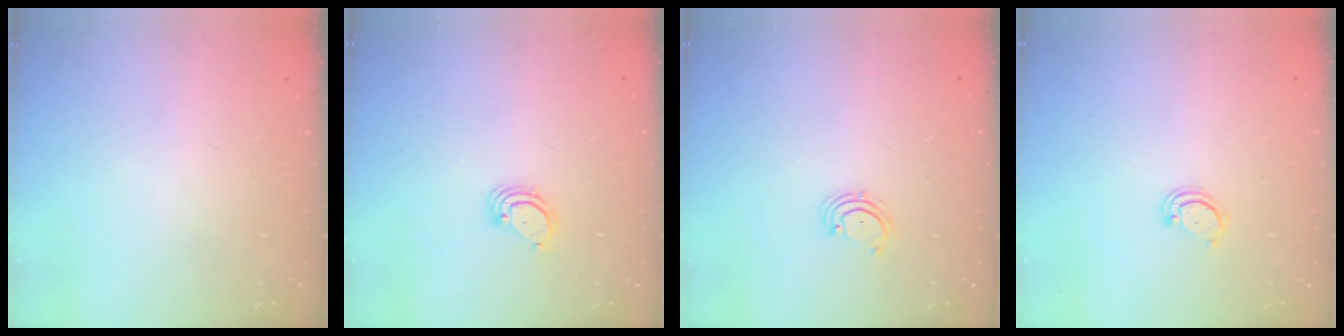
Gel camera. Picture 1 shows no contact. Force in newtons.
{"total": 3.9, "press": 3.9, "slide": 0.2}
{"total": 2.3, "press": 2.3, "slide": 0.5}
{"total": 2.9, "press": 2.9, "slide": 0.2}